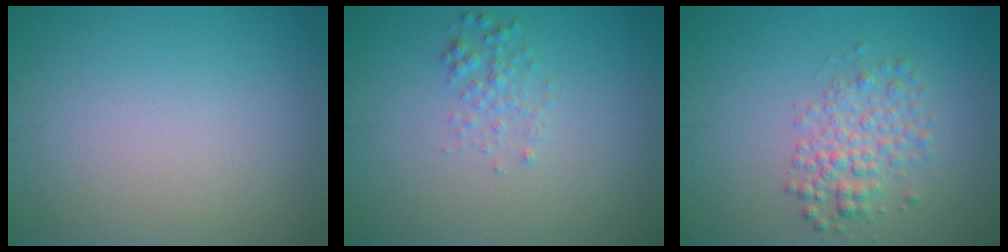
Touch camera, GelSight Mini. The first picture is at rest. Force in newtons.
{"total": 1.4, "press": 1.4, "slide": 0.0}
{"total": 3.2, "press": 3.2, "slide": 0.1}